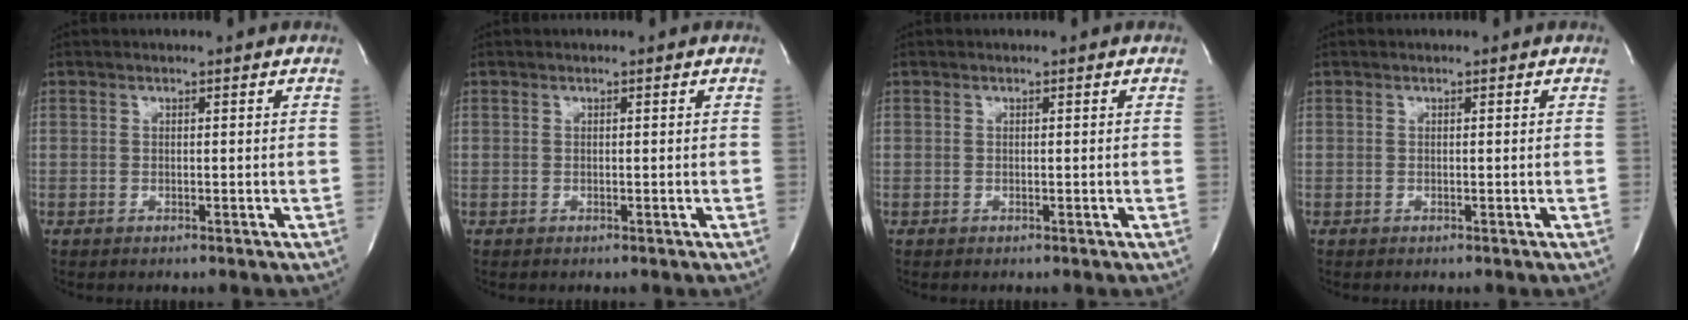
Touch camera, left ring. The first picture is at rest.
{"total": 0.0}
{"total": 0.0}
{"total": 0.0}